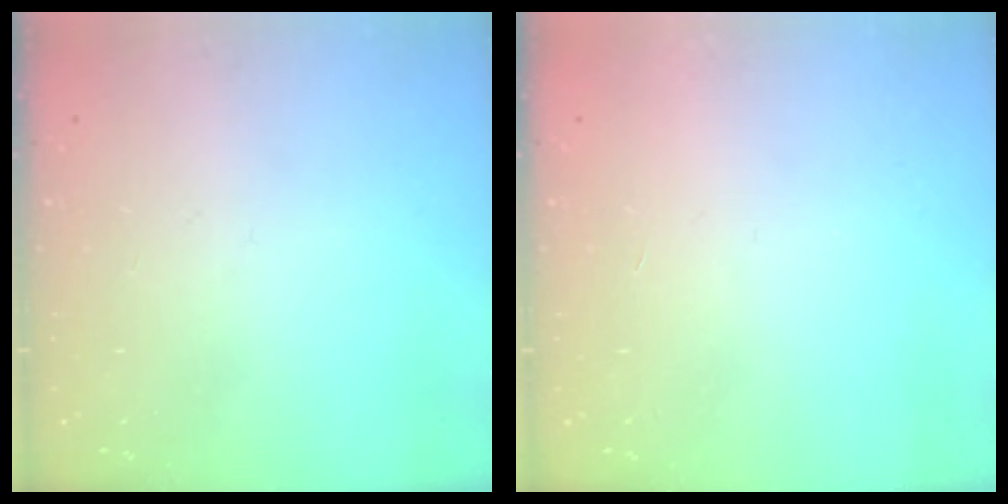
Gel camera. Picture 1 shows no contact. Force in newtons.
{"total": 1.5, "press": 1.5, "slide": 0.1}